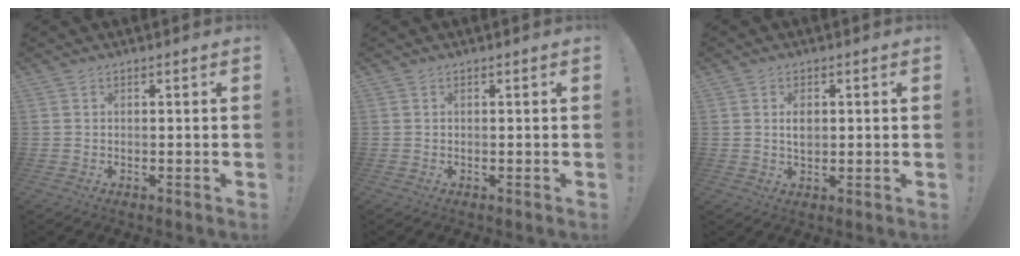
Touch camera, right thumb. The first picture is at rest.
{"total": 0.0}
{"total": 3.5, "force": [0.5, 2.0, 2.8], "torque": [-0.032, -0.004, 0.003]}